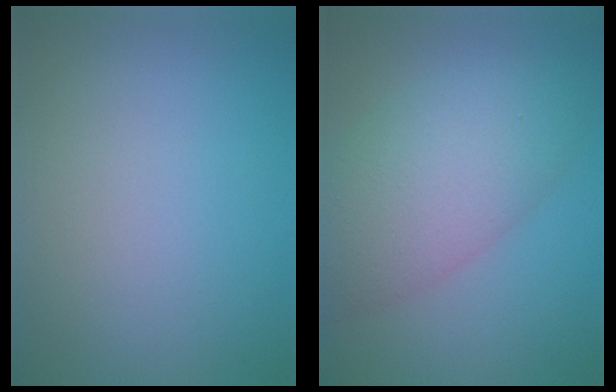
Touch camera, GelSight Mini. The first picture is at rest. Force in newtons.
{"total": 7.5, "press": 7.5, "slide": 0.5}